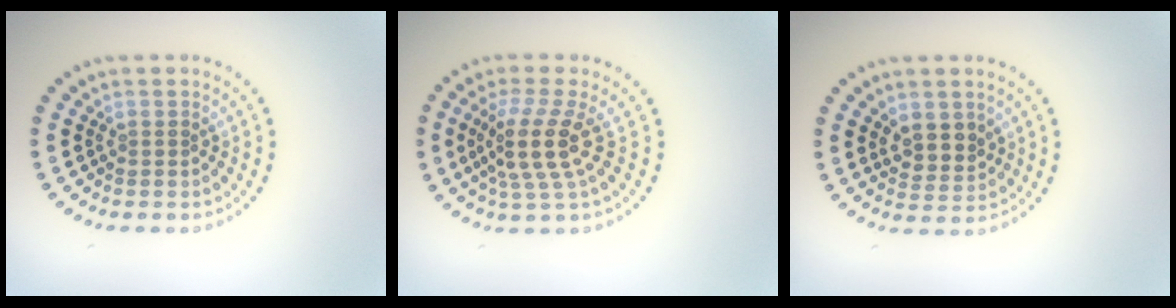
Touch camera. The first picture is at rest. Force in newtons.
{"total": 4.1, "press": 3.0, "slide": 2.7}
{"total": 2.4, "press": 2.3, "slide": 0.9}